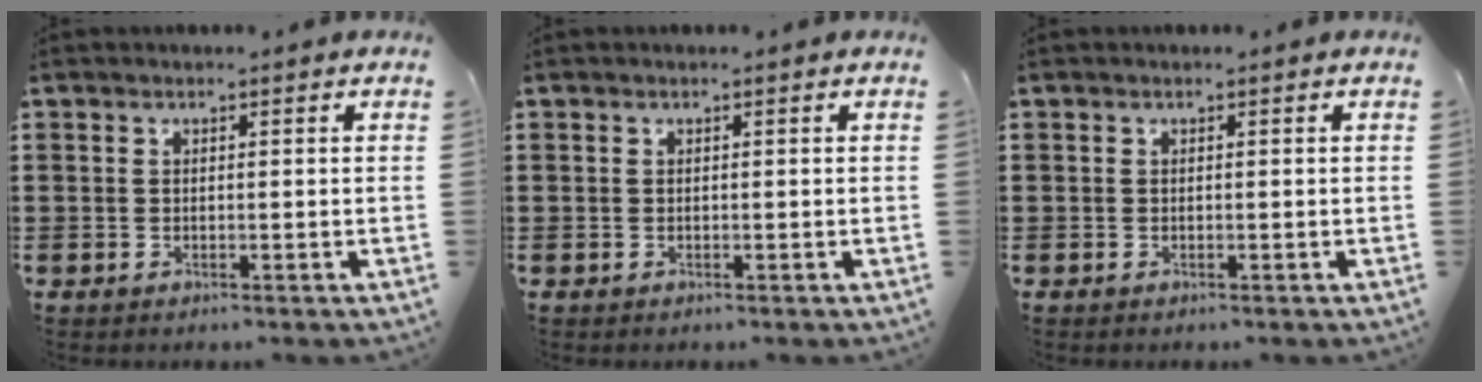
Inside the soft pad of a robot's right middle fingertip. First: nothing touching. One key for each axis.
{"total": 0.0}
{"total": 0.0}